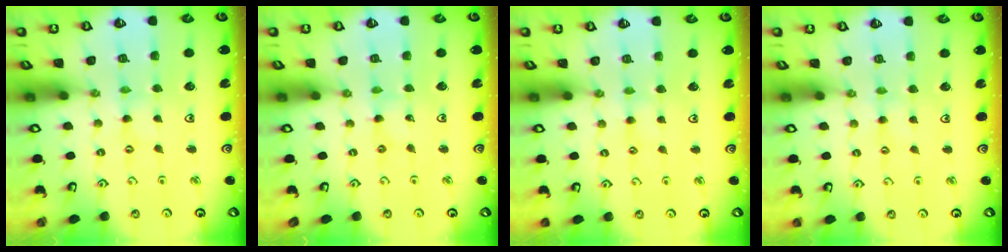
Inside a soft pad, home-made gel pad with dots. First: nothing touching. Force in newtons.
{"total": 0.0}
{"total": 2.2, "press": 2.2, "slide": 0.3}
{"total": 2.5, "press": 2.5, "slide": 0.3}